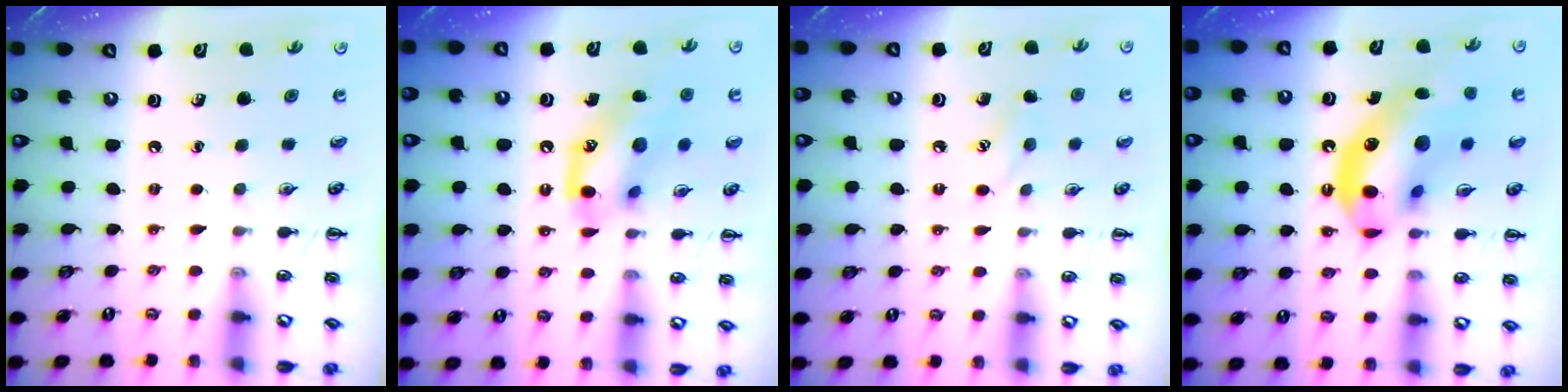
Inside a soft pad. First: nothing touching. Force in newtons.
{"total": 14.2, "press": 14.1, "slide": 1.5}
{"total": 7.9, "press": 7.6, "slide": 1.9}
{"total": 16.9, "press": 16.4, "slide": 4.3}